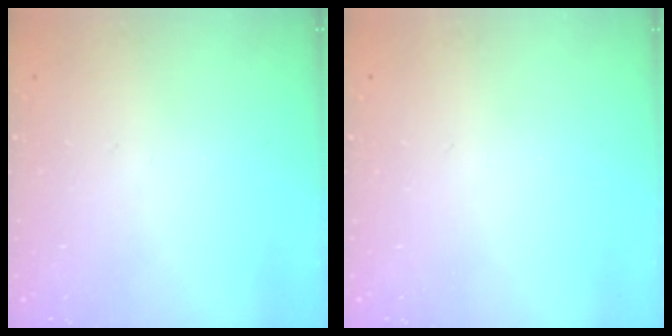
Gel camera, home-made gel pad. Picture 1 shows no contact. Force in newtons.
{"total": 0.0}